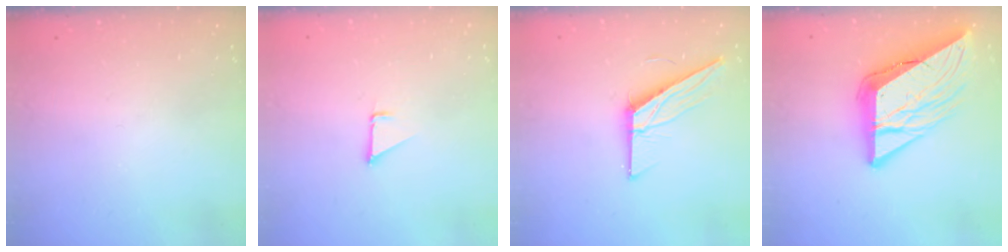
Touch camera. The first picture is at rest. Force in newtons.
{"total": 1.3, "press": 1.3, "slide": 0.1}
{"total": 11.5, "press": 11.5, "slide": 0.2}
{"total": 17.8, "press": 17.7, "slide": 2.2}